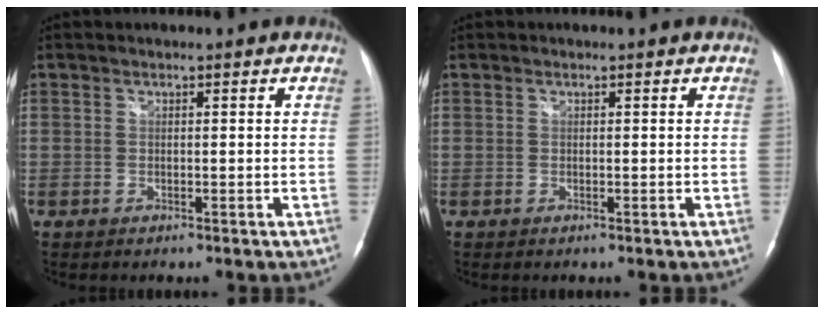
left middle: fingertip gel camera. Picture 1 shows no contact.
{"total": 0.0}